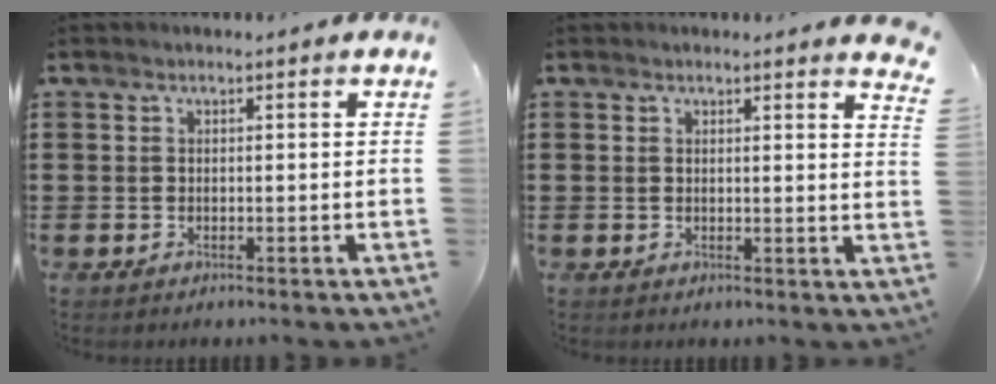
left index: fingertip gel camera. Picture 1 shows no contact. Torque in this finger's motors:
{"motor_torque": [-0.05, 0.12, 0.08, 0.00]}